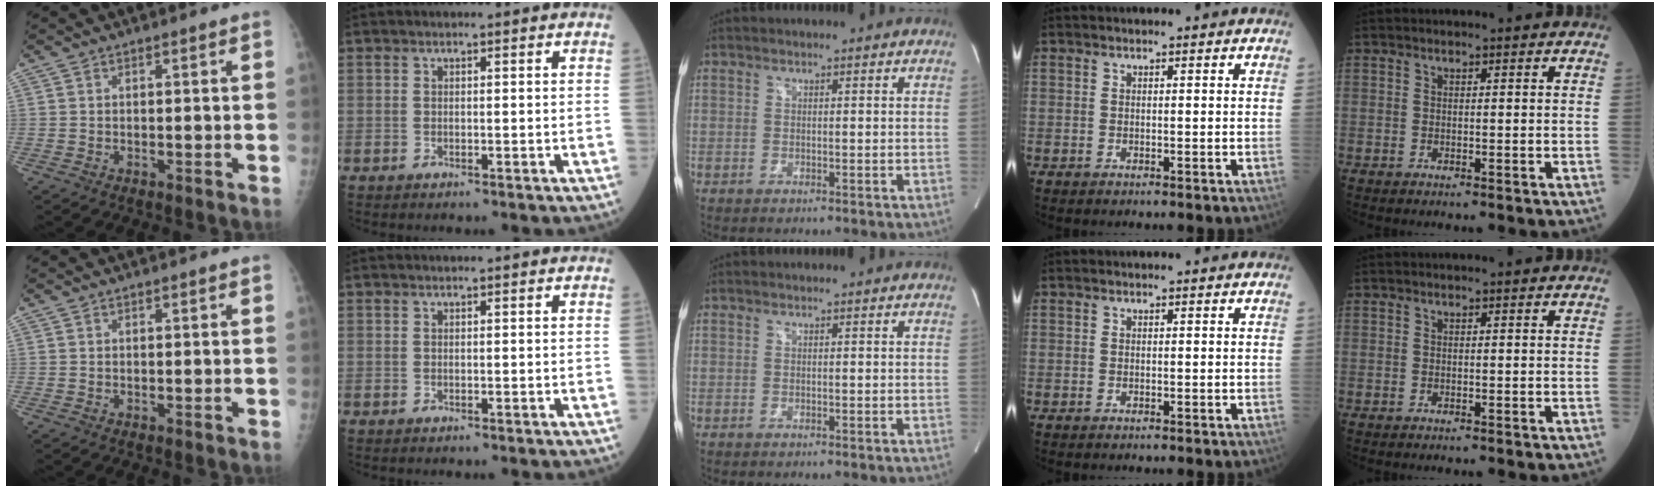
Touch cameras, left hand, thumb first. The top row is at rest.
{}